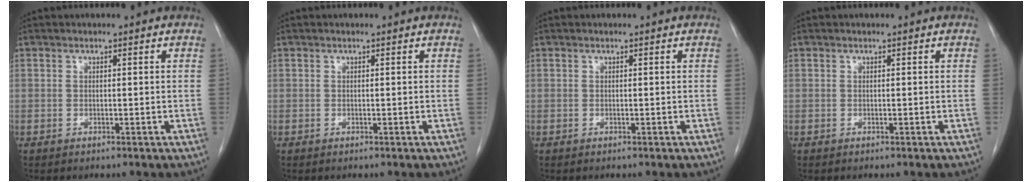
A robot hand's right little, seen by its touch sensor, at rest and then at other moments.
{"total": 0.0}
{"total": 0.0}
{"total": 0.0}